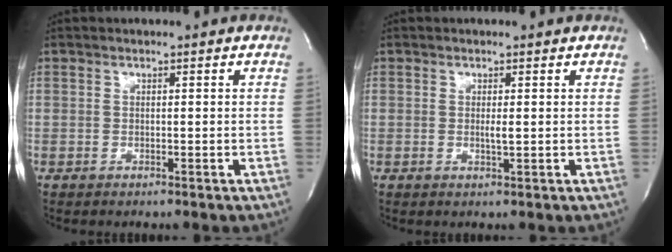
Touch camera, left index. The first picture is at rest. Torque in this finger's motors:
{"motor_torque": [0.14, 0.04, 0.03, 0.00]}